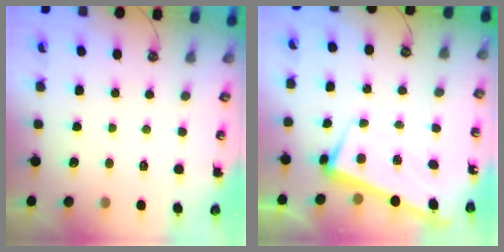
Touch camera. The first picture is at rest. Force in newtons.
{"total": 2.6, "press": 2.4, "slide": 1.1}